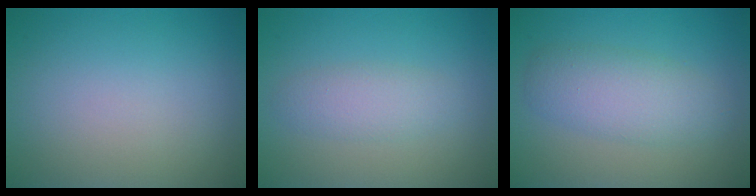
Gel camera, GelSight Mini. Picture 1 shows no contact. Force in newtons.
{"total": 2.3, "press": 2.3, "slide": 0.0}
{"total": 4.0, "press": 4.0, "slide": 0.1}